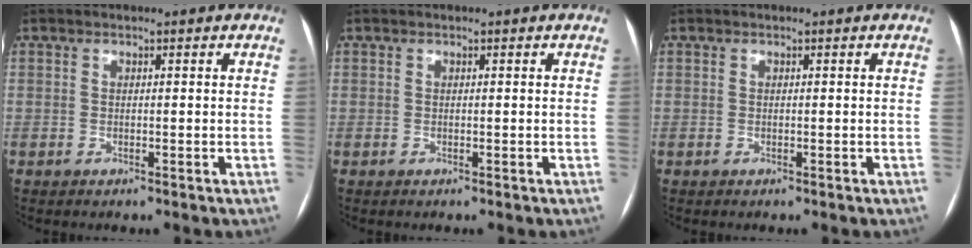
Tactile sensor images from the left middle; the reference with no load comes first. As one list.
[{"total": 0.0}, {"total": 0.0}]